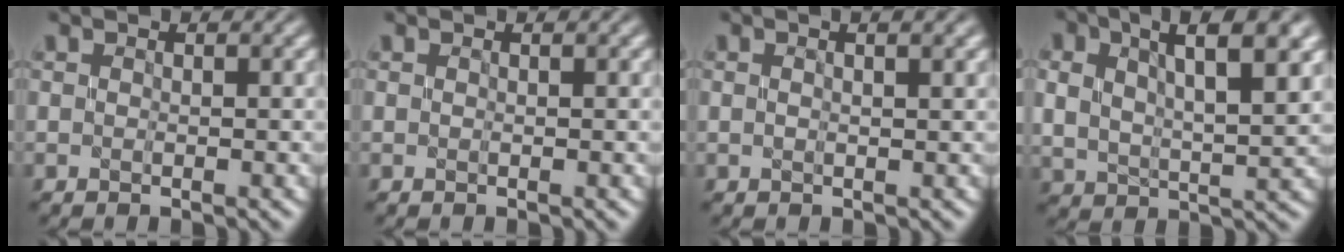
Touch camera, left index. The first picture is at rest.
{"total": 0.0}
{"total": 2.8, "force": [1.4, 0.9, 2.3], "torque": [-0.019, 0.000, 0.003]}
{"total": 8.5, "force": [4.0, 3.4, 6.7], "torque": [-0.107, 0.007, 0.064]}